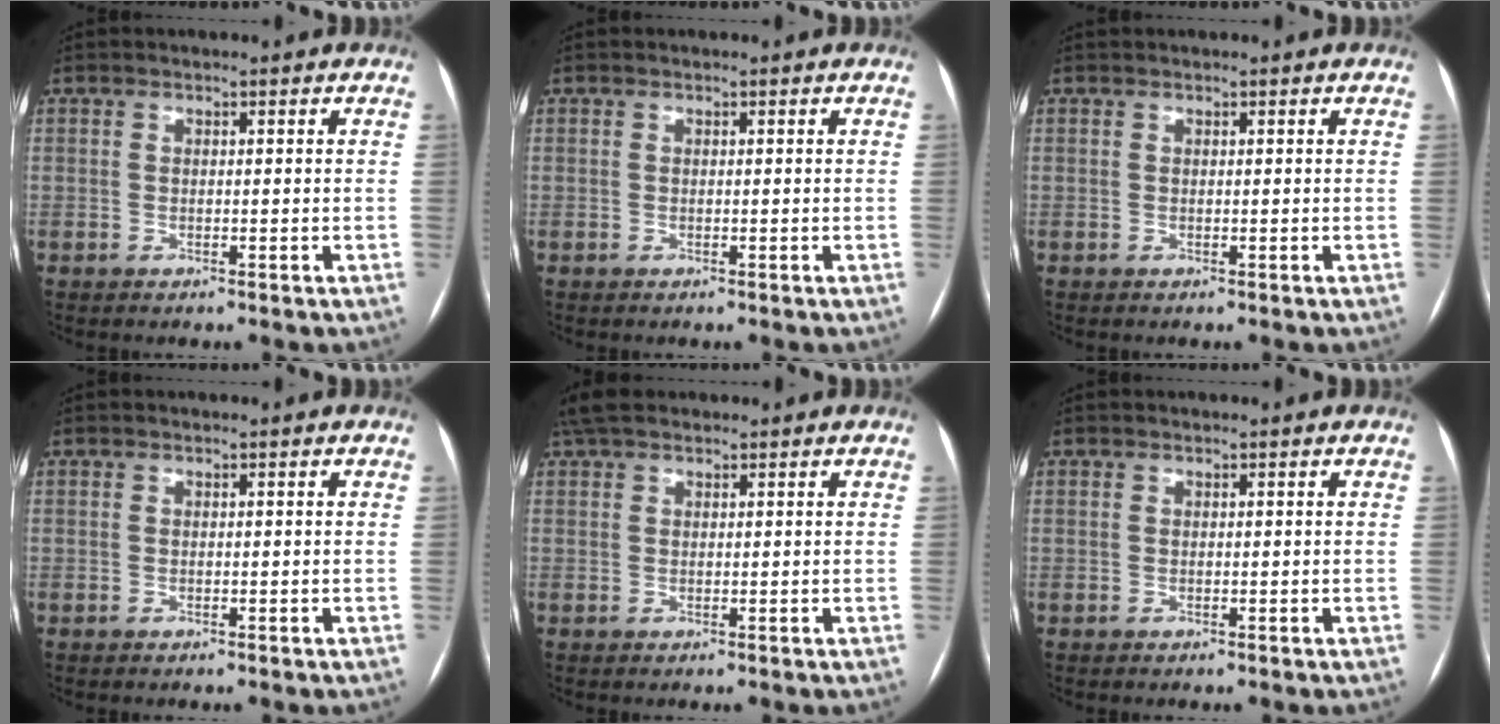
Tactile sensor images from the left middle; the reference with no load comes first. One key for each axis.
{"total": 0.0}
{"total": 0.0}
{"total": 0.0}
{"total": 4.7, "fx": 3.7, "fy": 1.9, "fz": 2.2, "tx": -0.044, "ty": 0.035, "tz": 0.070}
{"total": 0.0}